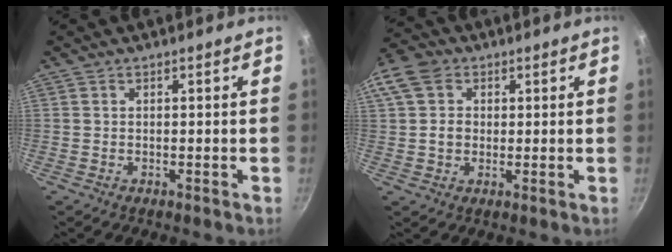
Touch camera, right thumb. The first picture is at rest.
{"total": 11.8, "force": [3.0, 9.6, 6.2], "torque": [-0.131, 0.021, 0.045]}